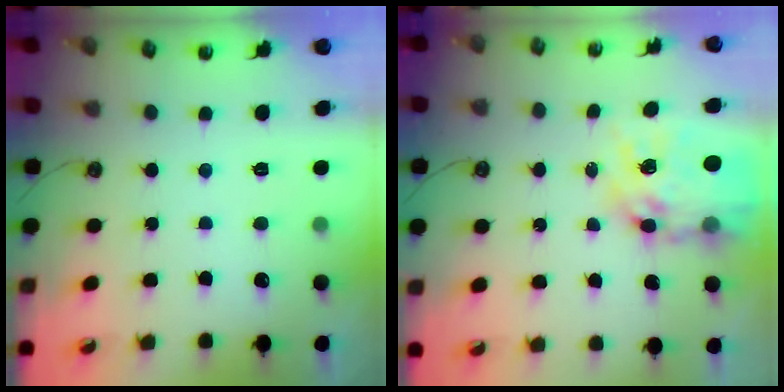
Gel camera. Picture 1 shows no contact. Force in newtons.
{"total": 17.5, "press": 17.4, "slide": 1.4}